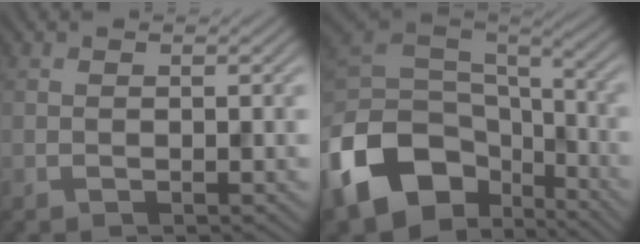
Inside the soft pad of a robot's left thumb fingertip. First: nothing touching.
{"total": 15.1, "force": [-7.0, 10.2, 8.7], "torque": [-0.223, -0.026, -0.127]}